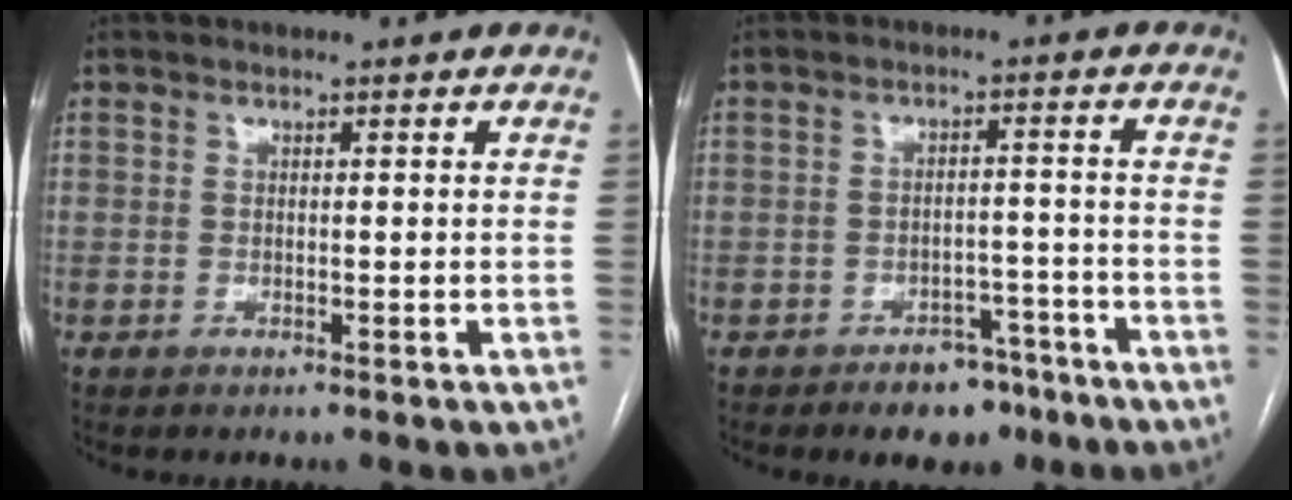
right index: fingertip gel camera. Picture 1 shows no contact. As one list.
[{"total": 6.0, "force": [-4.3, 3.5, 2.5], "torque": [-0.027, 0.014, -0.057]}]